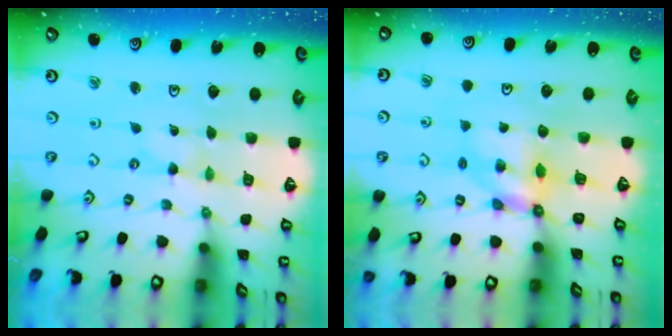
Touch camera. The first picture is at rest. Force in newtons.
{"total": 5.6, "press": 5.6, "slide": 0.4}